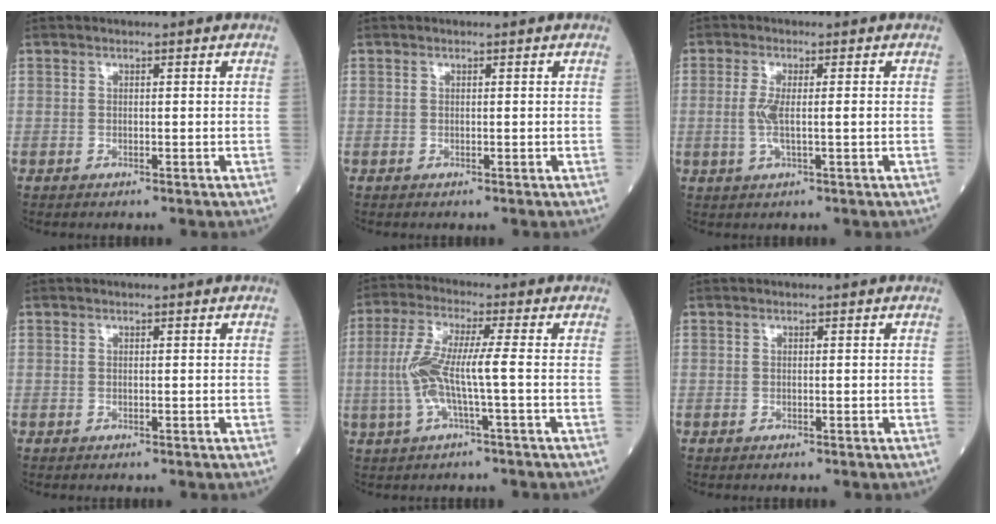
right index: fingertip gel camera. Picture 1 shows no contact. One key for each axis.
{"total": 0.0}
{"total": 3.9, "fx": -0.3, "fy": 0.6, "fz": 3.8, "tx": -0.081, "ty": -0.003, "tz": -0.007}
{"total": 0.0}
{"total": 7.9, "fx": -1.1, "fy": 0.4, "fz": 7.8, "tx": -0.167, "ty": 0.016, "tz": -0.025}
{"total": 0.0}